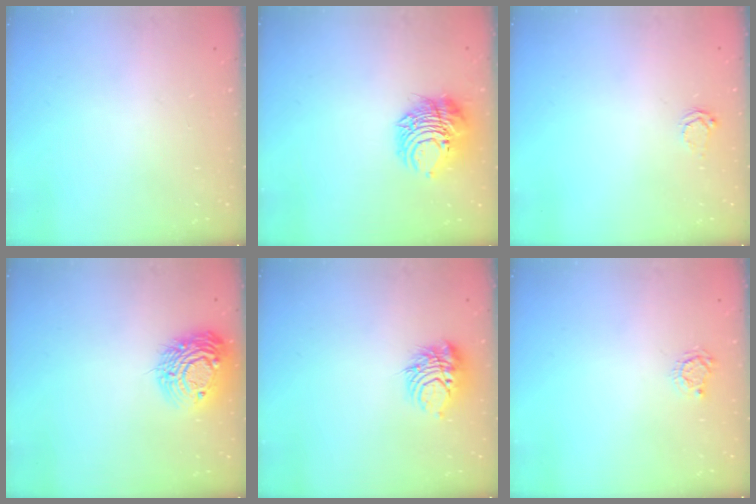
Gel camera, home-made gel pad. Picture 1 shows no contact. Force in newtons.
{"total": 9.3, "press": 9.2, "slide": 1.1}
{"total": 3.7, "press": 3.7, "slide": 0.5}
{"total": 13.8, "press": 13.8, "slide": 0.9}
{"total": 9.1, "press": 9.1, "slide": 0.6}
{"total": 3.4, "press": 3.4, "slide": 0.4}